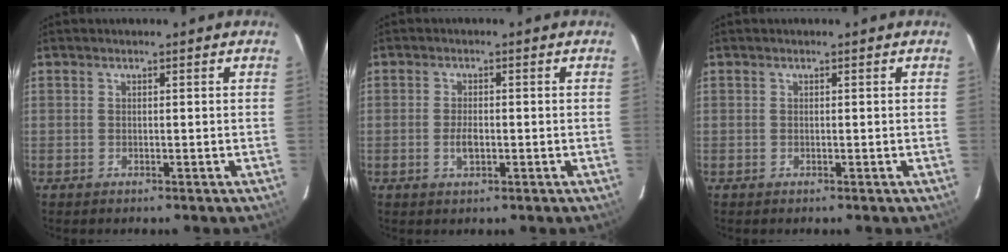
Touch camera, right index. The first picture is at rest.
{"total": 2.8, "force": [-0.7, 1.4, 2.3], "torque": [-0.043, -0.001, -0.012]}
{"total": 0.0}